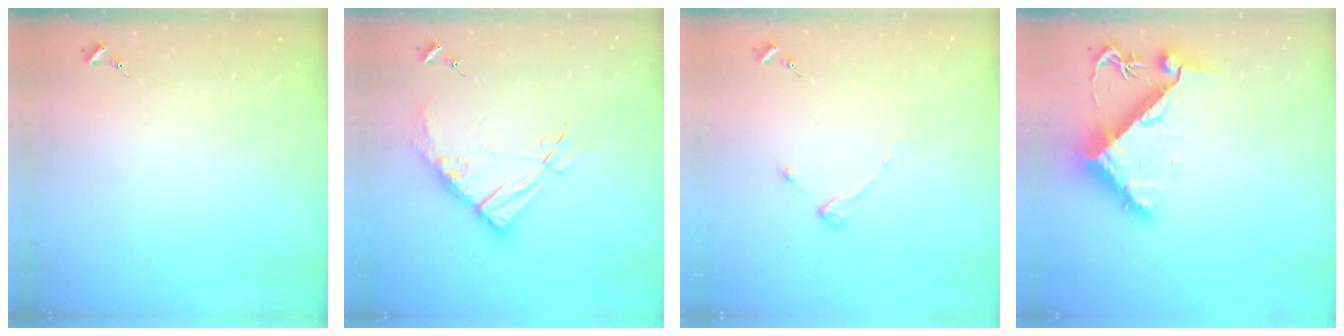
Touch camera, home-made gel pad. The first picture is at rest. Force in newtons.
{"total": 12.7, "press": 12.6, "slide": 1.3}
{"total": 3.1, "press": 3.1, "slide": 0.4}
{"total": 10.3, "press": 10.2, "slide": 1.5}